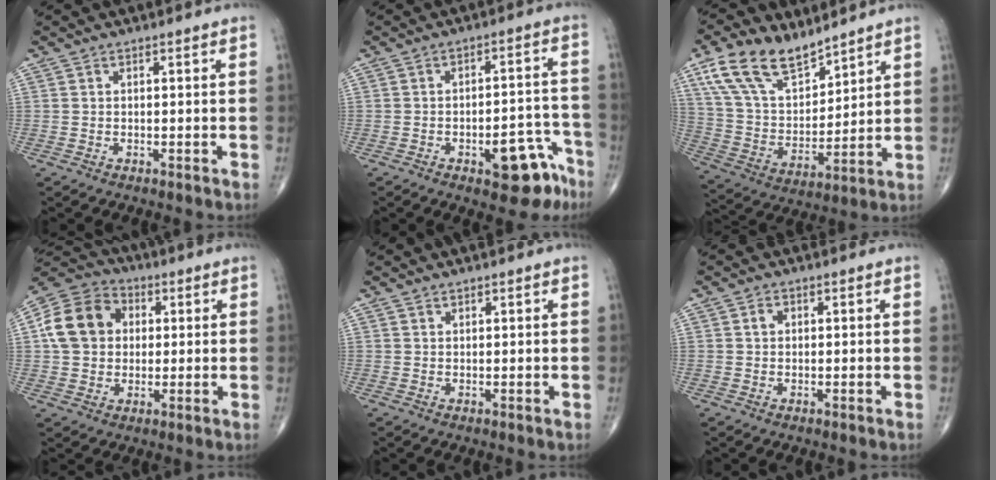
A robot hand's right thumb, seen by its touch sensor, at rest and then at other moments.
{"total": 10.7, "force": [-6.0, 4.5, 7.6], "torque": [-0.062, 0.048, -0.073]}
{"total": 15.7, "force": [11.0, 7.5, 8.5], "torque": [-0.134, -0.044, 0.220]}
{"total": 13.0, "force": [2.0, 10.5, 7.4], "torque": [-0.120, 0.015, 0.026]}
{"total": 0.6, "force": [0.6, 0.3, 0.0], "torque": [0.006, -0.005, 0.006]}
{"total": 1.4, "force": [0.3, 1.1, 0.7], "torque": [-0.008, 0.003, 0.004]}